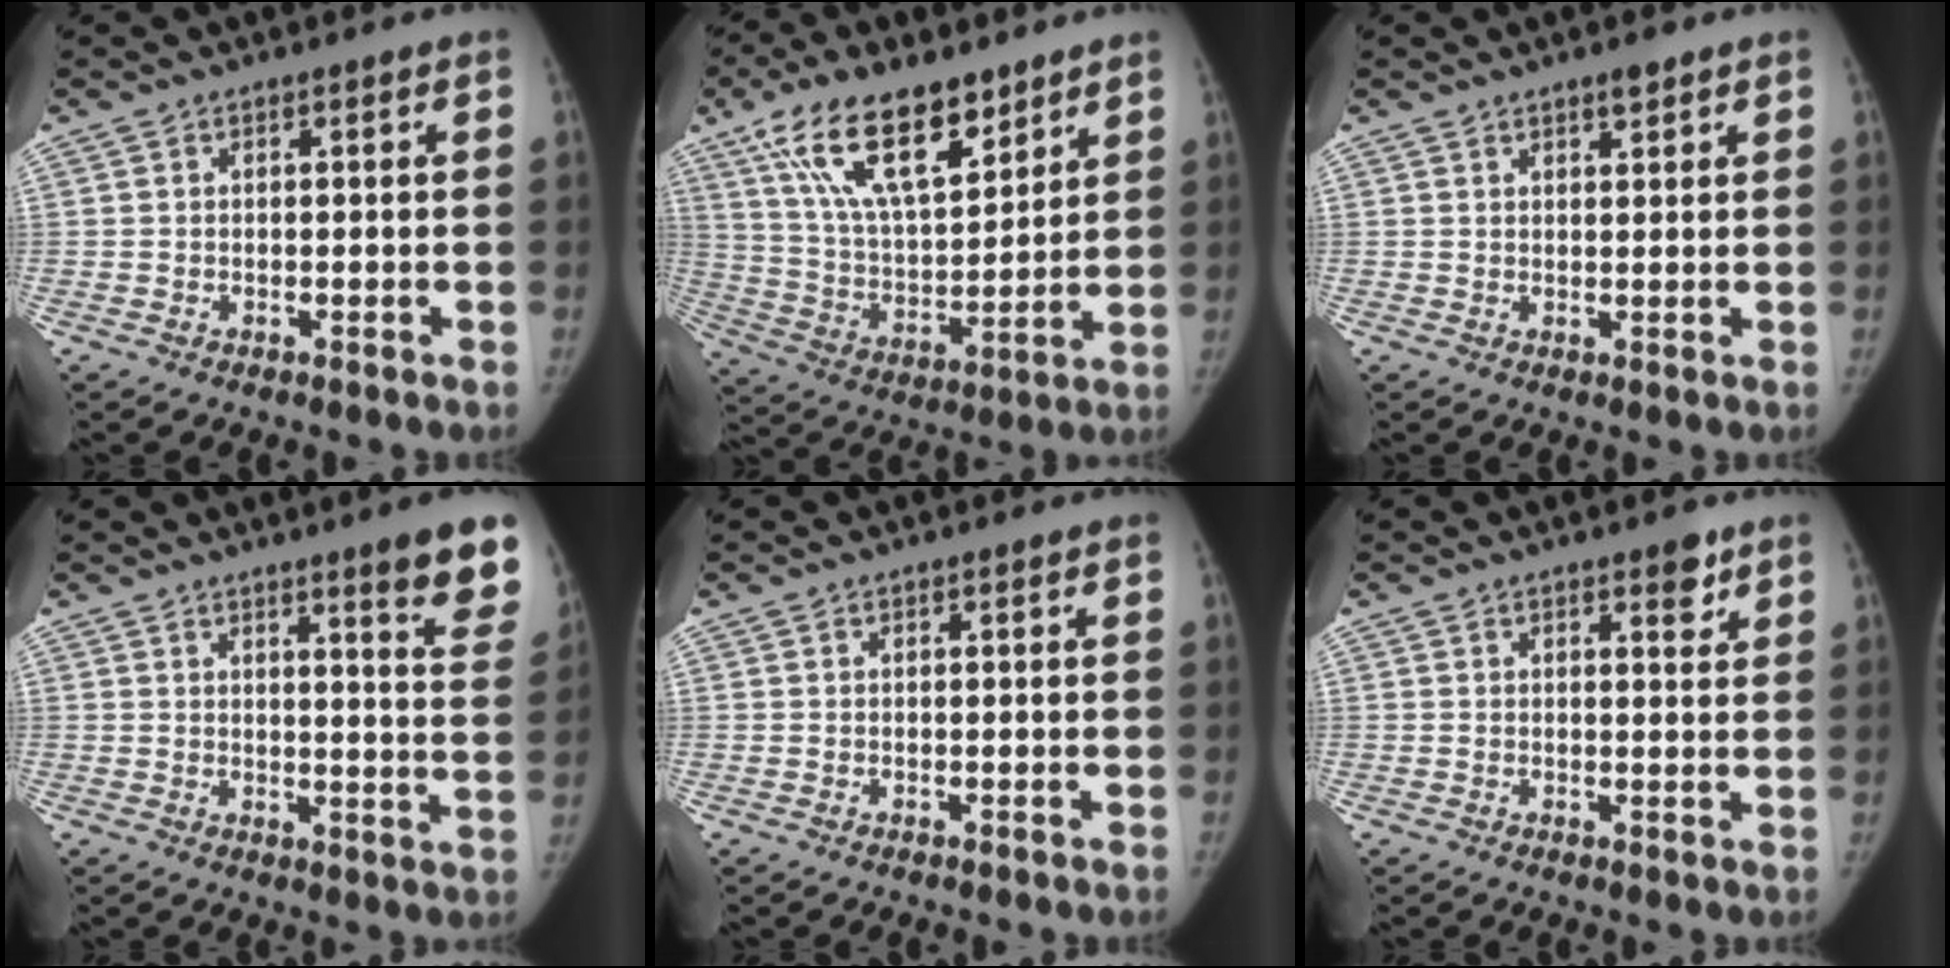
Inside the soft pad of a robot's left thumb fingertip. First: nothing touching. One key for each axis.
{"total": 19.0, "fx": 11.6, "fy": 8.0, "fz": 12.6, "tx": -0.194, "ty": -0.047, "tz": 0.221}
{"total": 2.6, "fx": 1.9, "fy": 0.9, "fz": 1.5, "tx": -0.017, "ty": -0.012, "tz": 0.030}
{"total": 11.2, "fx": 7.9, "fy": 1.4, "fz": 7.8, "tx": -0.071, "ty": -0.046, "tz": 0.086}
{"total": 0.0}
{"total": 3.1, "fx": 2.0, "fy": 1.3, "fz": 2.0, "tx": -0.013, "ty": -0.011, "tz": 0.026}